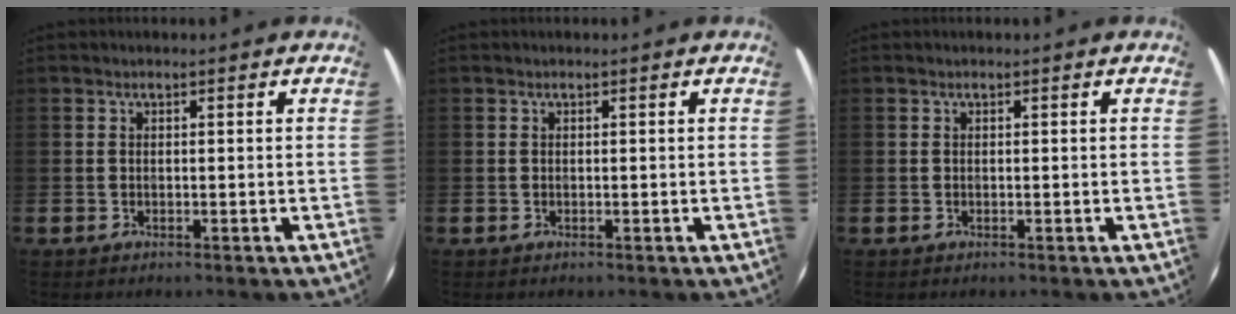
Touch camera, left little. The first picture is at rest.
{"total": 0.0}
{"total": 0.0}